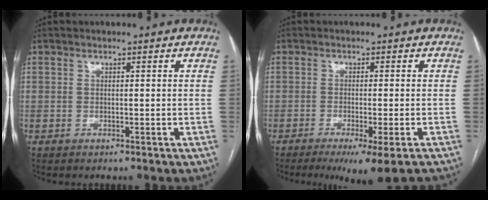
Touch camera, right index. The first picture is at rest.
{"total": 8.7, "force": [-6.5, -0.1, 5.7], "torque": [-0.069, -0.021, -0.098]}